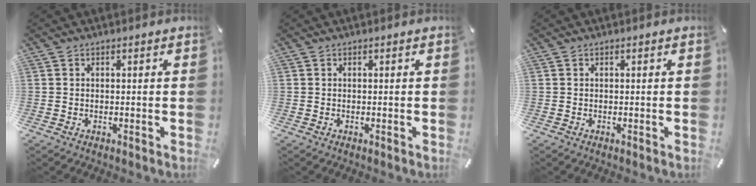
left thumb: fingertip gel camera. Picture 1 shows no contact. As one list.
[{"total": 0.0}, {"total": 0.0}]